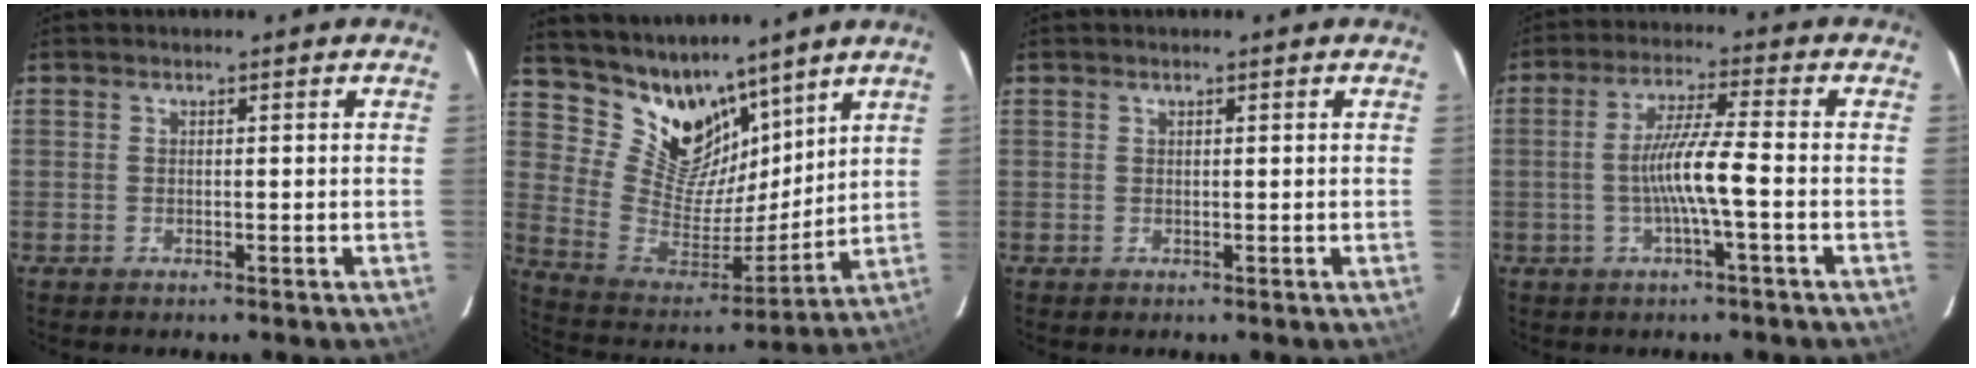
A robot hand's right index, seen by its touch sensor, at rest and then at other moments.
{"total": 15.0, "force": [11.8, 7.7, 5.0], "torque": [-0.118, -0.006, 0.234]}
{"total": 0.6, "force": [0.2, 0.5, 0.0], "torque": [0.003, 0.003, 0.002]}
{"total": 7.6, "force": [-1.8, -0.4, 7.4], "torque": [-0.147, 0.001, -0.034]}